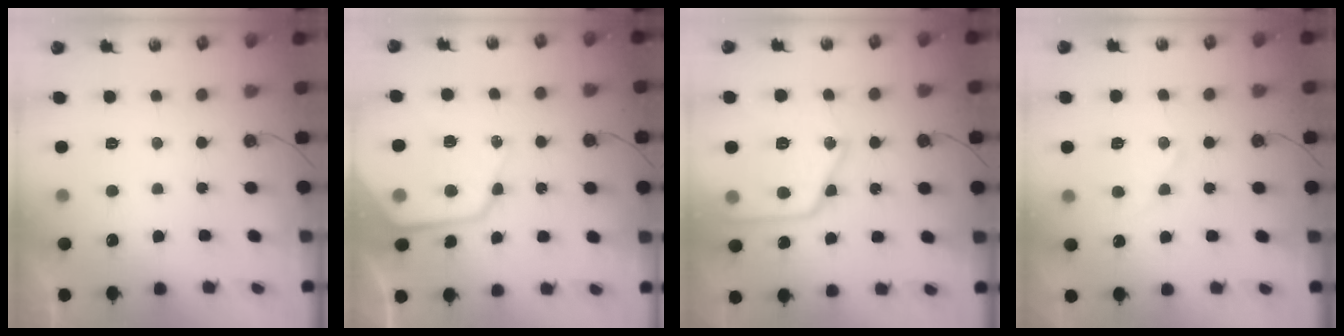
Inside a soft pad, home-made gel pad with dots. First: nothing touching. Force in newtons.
{"total": 16.1, "press": 16.1, "slide": 1.6}
{"total": 21.5, "press": 21.4, "slide": 2.3}
{"total": 9.8, "press": 9.7, "slide": 0.8}